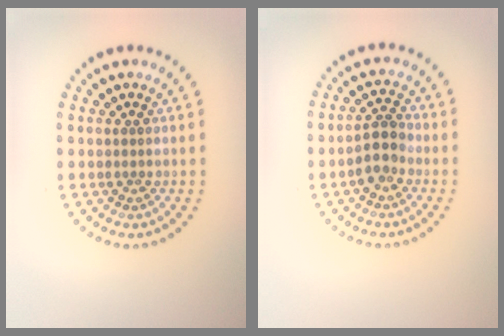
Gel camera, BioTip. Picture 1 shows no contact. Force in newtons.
{"total": 2.8, "press": 2.6, "slide": 1.0}